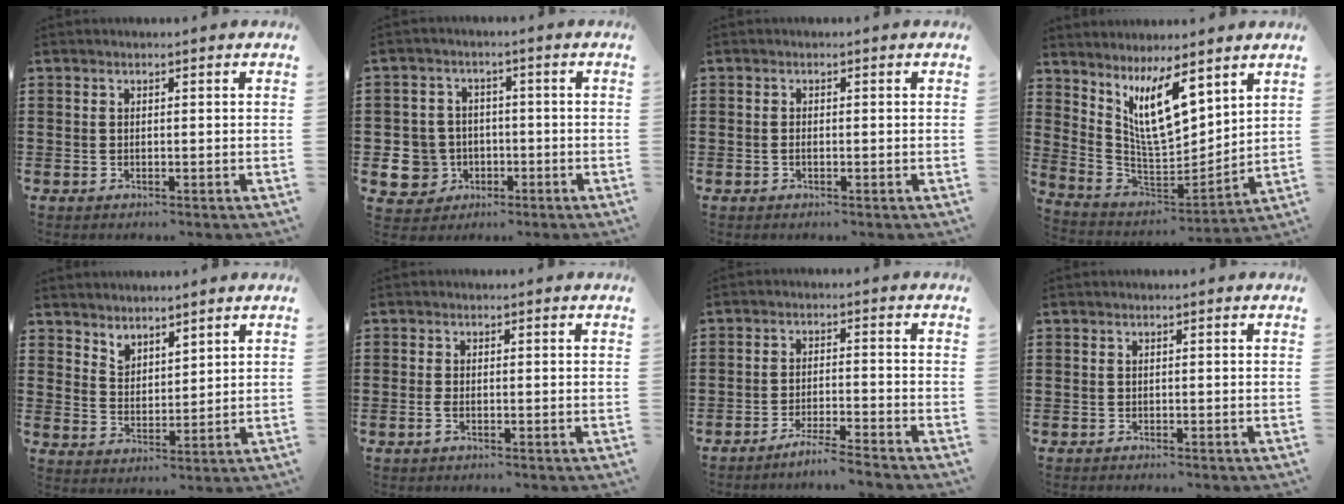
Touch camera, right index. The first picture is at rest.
{"total": 6.4, "force": [-1.7, 6.0, 1.7], "torque": [-0.084, 0.001, -0.034]}
{"total": 0.5, "force": [-0.2, 0.2, 0.5], "torque": [-0.011, -0.004, -0.003]}
{"total": 10.6, "force": [6.3, 3.4, 7.9], "torque": [-0.155, -0.024, 0.119]}
{"total": 3.7, "force": [3.7, 0.5, -0.5], "torque": [-0.001, -0.010, 0.073]}
{"total": 1.3, "force": [-0.6, 0.3, 1.1], "torque": [-0.029, -0.005, -0.013]}
{"total": 3.7, "force": [-3.4, -0.8, 1.1], "torque": [-0.026, -0.009, -0.069]}
{"total": 0.0}